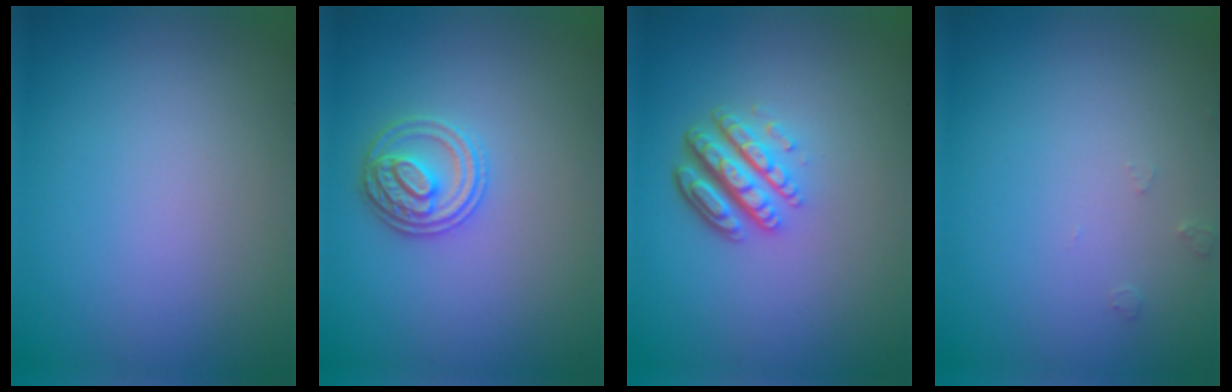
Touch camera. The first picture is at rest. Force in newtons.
{"total": 2.9, "press": 2.8, "slide": 0.7}
{"total": 5.0, "press": 3.5, "slide": 3.6}
{"total": 0.6, "press": 0.6, "slide": 0.1}